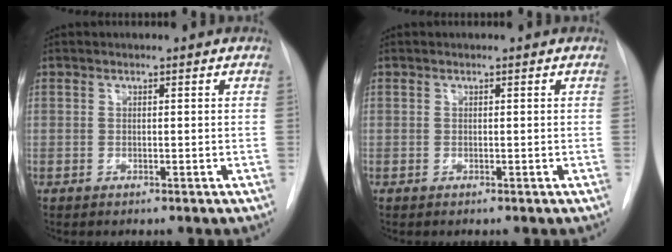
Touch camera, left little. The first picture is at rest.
{"total": 0.0}